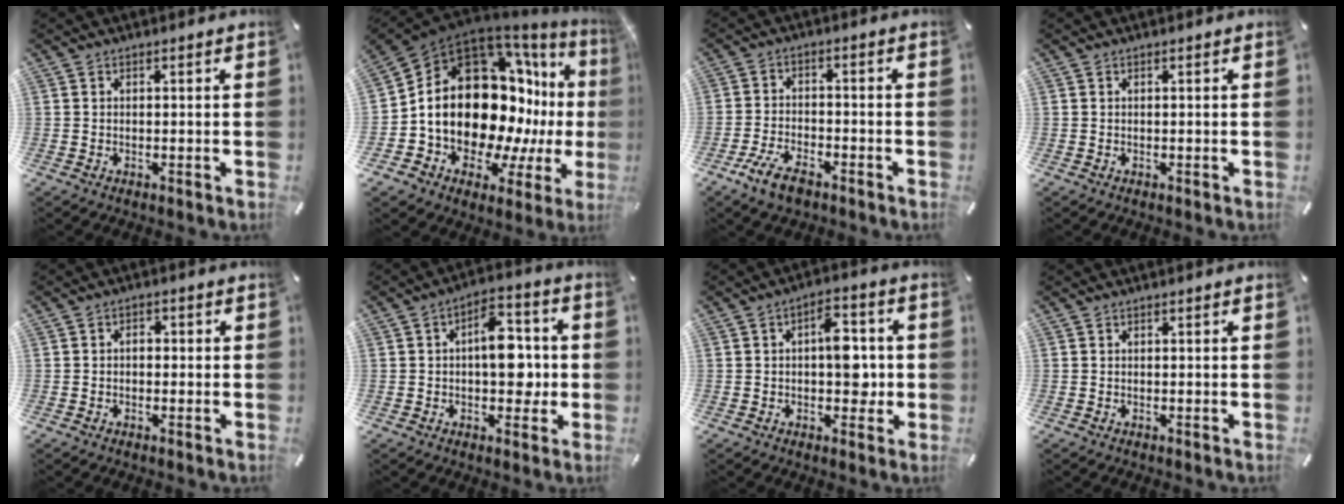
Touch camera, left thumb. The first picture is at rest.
{"total": 25.5, "force": [2.1, 17.8, 18.2], "torque": [-0.323, -0.065, 0.074]}
{"total": 7.3, "force": [-4.6, 3.5, 4.4], "torque": [-0.098, 0.015, -0.087]}
{"total": 0.0}
{"total": 2.2, "force": [-0.5, 1.6, 1.5], "torque": [-0.029, 0.010, -0.013]}
{"total": 11.4, "force": [-0.2, 7.0, 9.0], "torque": [-0.101, 0.004, -0.006]}
{"total": 9.4, "force": [0.0, 5.7, 7.4], "torque": [-0.076, -0.001, -0.007]}
{"total": 0.0}